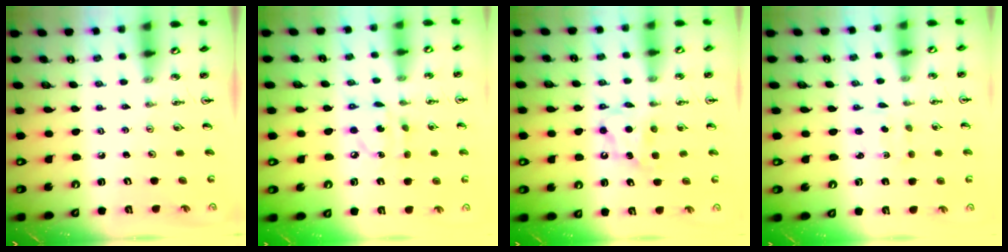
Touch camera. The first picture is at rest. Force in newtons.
{"total": 8.8, "press": 8.8, "slide": 0.4}
{"total": 6.1, "press": 6.1, "slide": 0.2}
{"total": 2.5, "press": 2.4, "slide": 0.5}